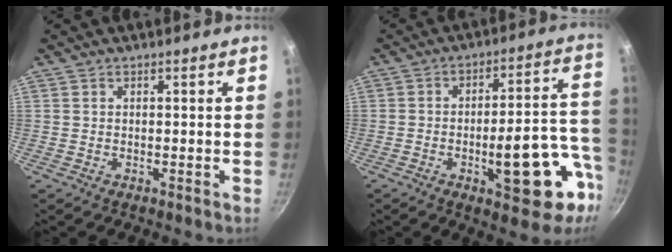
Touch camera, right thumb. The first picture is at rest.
{"total": 17.5, "force": [-6.4, 6.6, 14.9], "torque": [-0.161, 0.044, -0.082]}